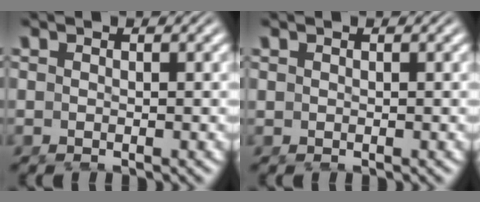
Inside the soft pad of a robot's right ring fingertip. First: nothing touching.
{"total": 0.0}